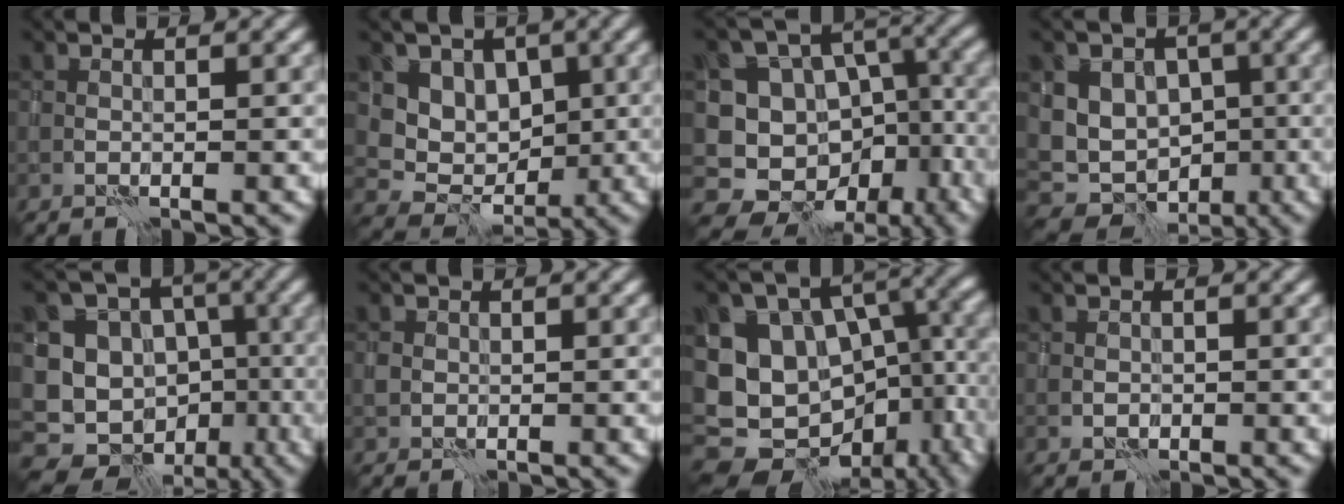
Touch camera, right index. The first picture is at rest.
{"total": 5.5, "force": [1.7, 4.7, 2.3], "torque": [-0.029, -0.008, 0.018]}
{"total": 13.3, "force": [-6.8, 10.8, 3.9], "torque": [-0.051, -0.018, -0.073]}
{"total": 9.3, "force": [-0.8, 8.2, 4.2], "torque": [-0.038, 0.022, -0.033]}
{"total": 15.9, "force": [-7.0, 13.6, 4.2], "torque": [-0.093, -0.019, -0.097]}
{"total": 1.2, "force": [0.0, 1.2, 0.2], "torque": [-0.004, -0.003, 0.000]}
{"total": 13.5, "force": [-3.7, 10.1, 8.1], "torque": [-0.153, -0.021, -0.039]}
{"total": 0.9, "force": [-0.3, 0.8, 0.2], "torque": [0.000, -0.004, -0.003]}